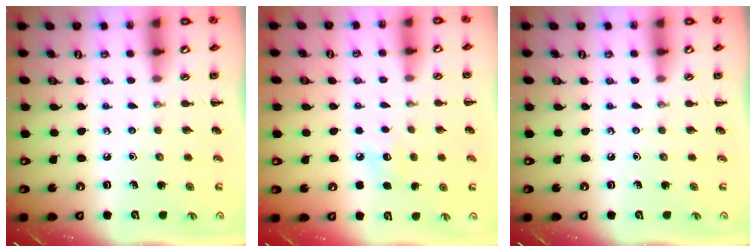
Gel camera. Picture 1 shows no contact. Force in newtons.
{"total": 6.8, "press": 6.7, "slide": 1.4}
{"total": 0.0}